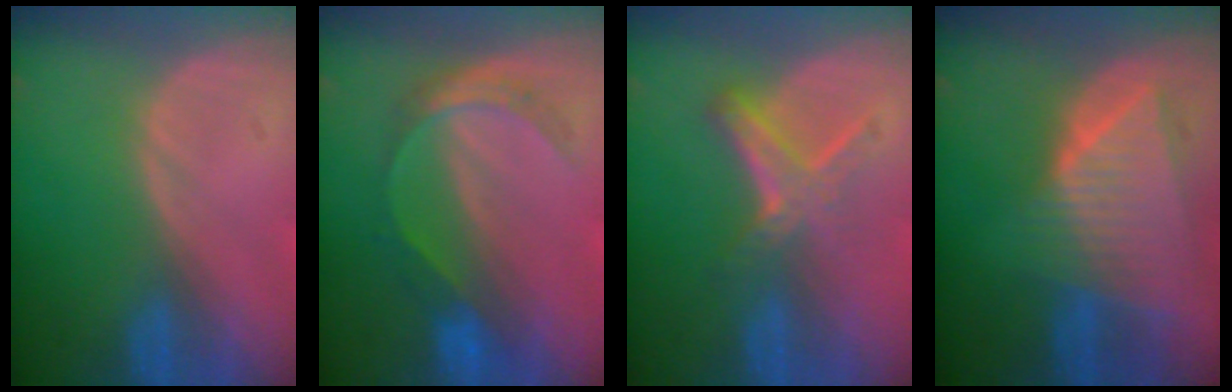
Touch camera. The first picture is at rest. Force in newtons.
{"total": 5.3, "press": 5.0, "slide": 1.6}
{"total": 6.0, "press": 5.1, "slide": 3.2}
{"total": 9.0, "press": 7.9, "slide": 4.3}